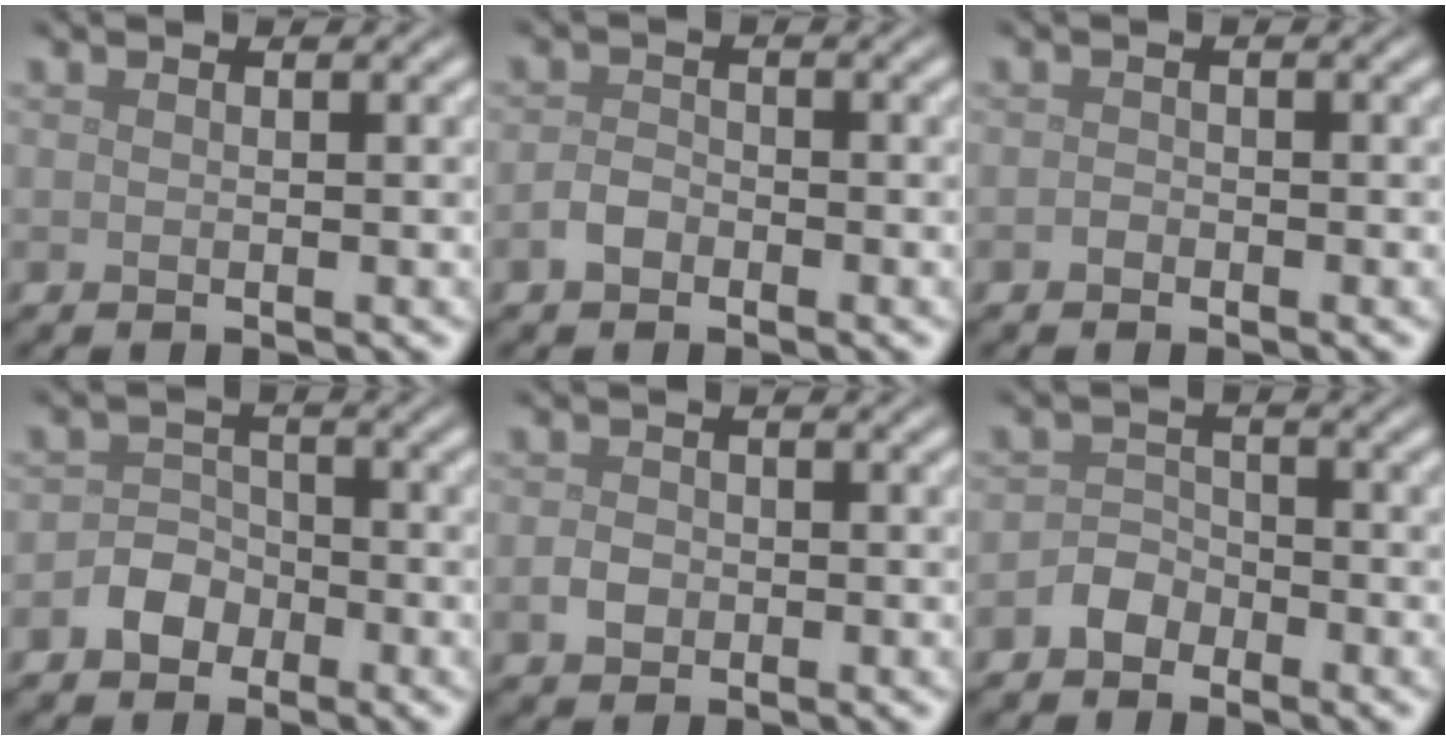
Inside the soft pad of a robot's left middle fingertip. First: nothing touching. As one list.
[{"total": 1.7, "force": [-1.0, 1.0, 0.8], "torque": [-0.014, 0.004, -0.024]}, {"total": 0.7, "force": [-0.4, 0.5, 0.2], "torque": [-0.004, -0.001, -0.009]}, {"total": 2.5, "force": [-1.3, 1.9, 0.8], "torque": [-0.008, 0.008, -0.028]}, {"total": 1.6, "force": [-0.5, 1.3, 0.8], "torque": [-0.014, 0.000, -0.014]}, {"total": 2.0, "force": [-1.3, 1.4, 0.5], "torque": [-0.006, 0.010, -0.029]}]